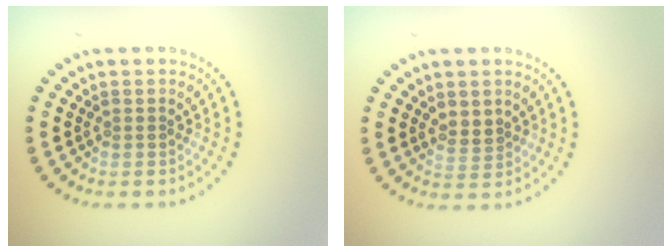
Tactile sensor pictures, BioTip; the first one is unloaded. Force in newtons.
{"total": 1.6, "press": 1.5, "slide": 0.6}